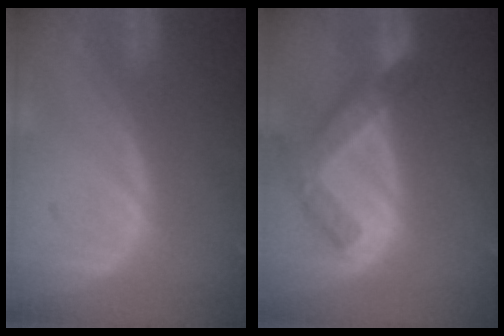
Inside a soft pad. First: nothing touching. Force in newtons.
{"total": 7.7, "press": 6.6, "slide": 3.9}